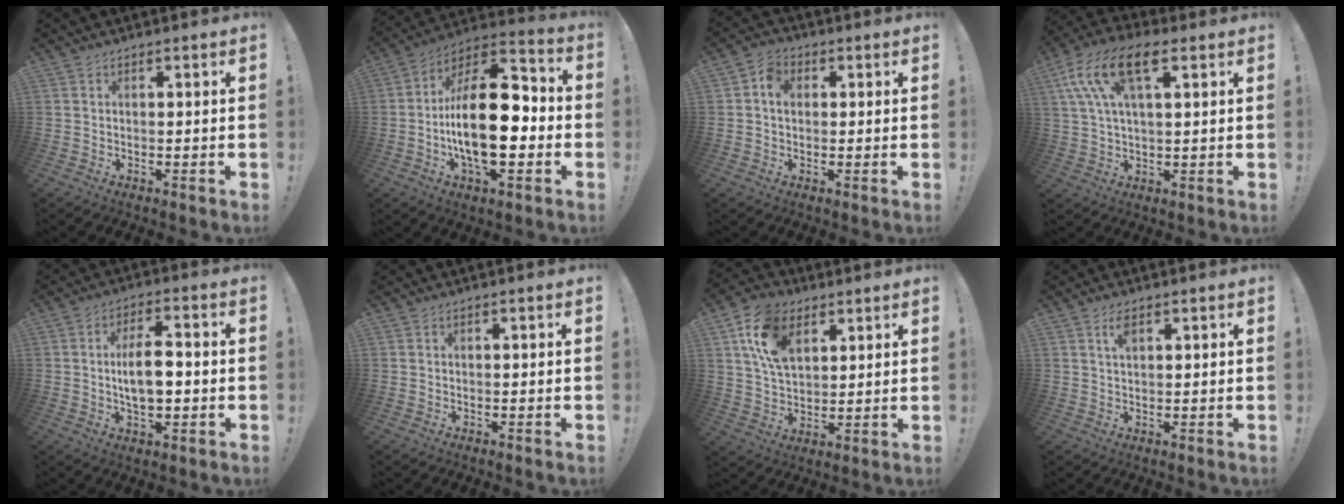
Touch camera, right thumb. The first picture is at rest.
{"total": 22.6, "force": [-3.6, 10.3, 19.8], "torque": [-0.356, 0.013, -0.061]}
{"total": 4.6, "force": [0.4, 3.6, 2.7], "torque": [-0.048, 0.009, 0.007]}
{"total": 14.7, "force": [6.2, 6.9, 11.4], "torque": [-0.222, -0.008, 0.111]}
{"total": 9.5, "force": [-0.5, 4.3, 8.4], "torque": [-0.149, 0.002, -0.015]}
{"total": 0.0}
{"total": 14.8, "force": [6.9, 9.5, 9.0], "torque": [-0.166, -0.011, 0.134]}
{"total": 3.0, "force": [1.5, 1.2, 2.3], "torque": [-0.036, -0.003, 0.024]}